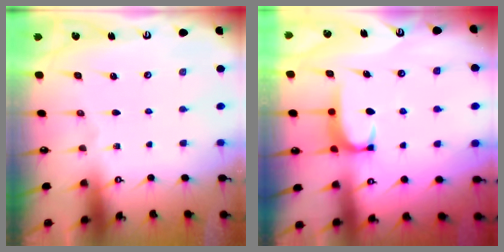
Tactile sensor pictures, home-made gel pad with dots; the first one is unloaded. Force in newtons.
{"total": 1.8, "press": 1.7, "slide": 0.5}